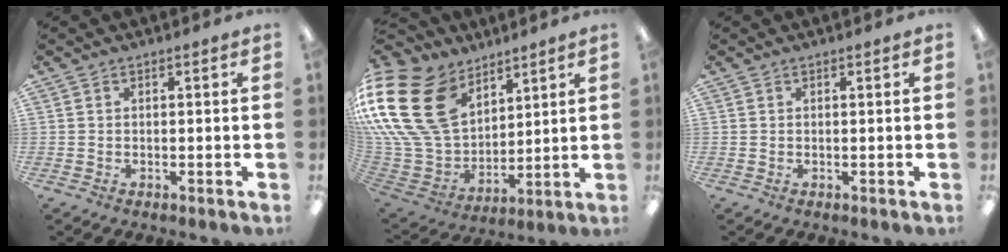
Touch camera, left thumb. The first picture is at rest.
{"total": 26.5, "force": [10.7, 18.9, 15.3], "torque": [-0.355, -0.048, 0.211]}
{"total": 0.0}